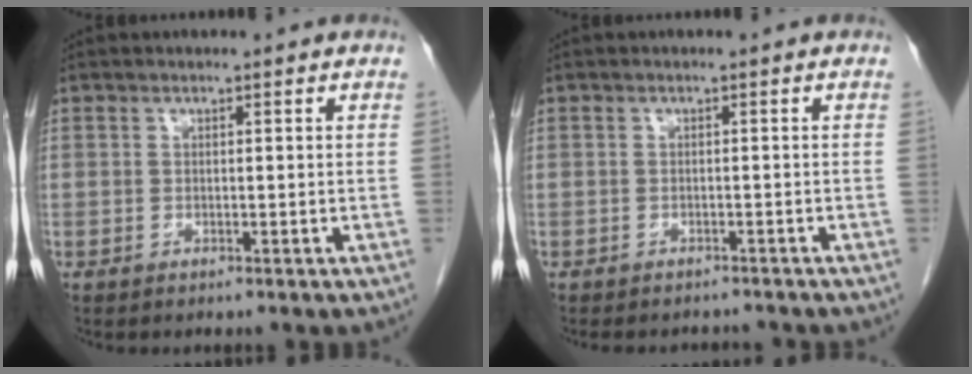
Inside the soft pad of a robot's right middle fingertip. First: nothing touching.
{"total": 5.0, "force": [-4.7, 1.4, 1.1], "torque": [-0.012, -0.005, -0.058]}